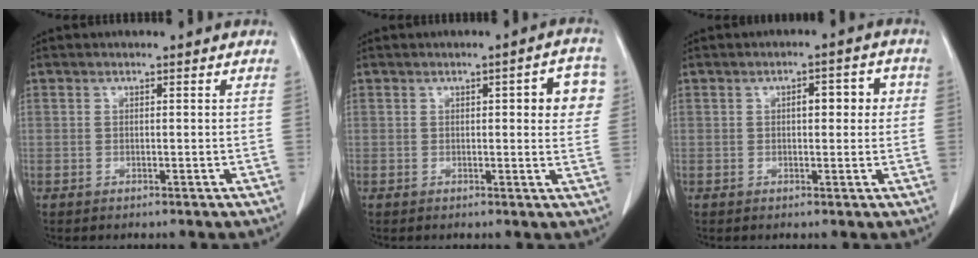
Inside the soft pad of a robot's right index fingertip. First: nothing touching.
{"total": 6.0, "force": [1.4, 1.7, 5.6], "torque": [-0.054, 0.008, 0.009]}
{"total": 4.6, "force": [0.8, 1.8, 4.2], "torque": [-0.055, 0.020, 0.008]}